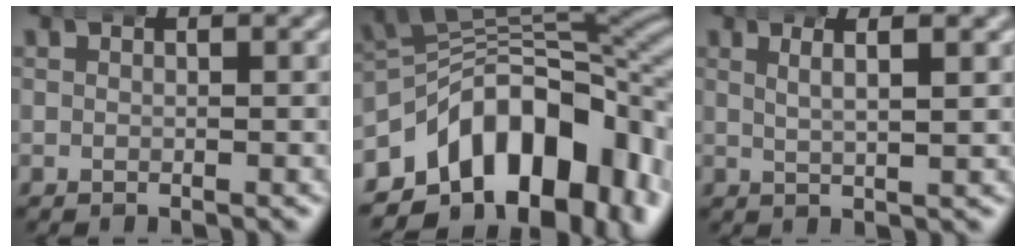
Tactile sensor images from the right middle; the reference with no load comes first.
{"total": 19.6, "force": [-4.9, 13.6, 13.2], "torque": [-0.207, -0.023, -0.074]}
{"total": 2.9, "force": [1.8, 0.2, 2.3], "torque": [-0.034, 0.009, 0.031]}